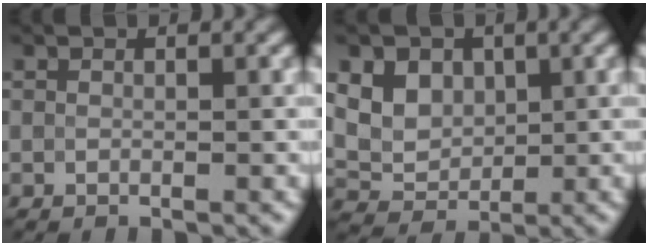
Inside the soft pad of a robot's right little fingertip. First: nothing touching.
{"total": 6.9, "force": [3.0, 5.3, 3.1], "torque": [-0.047, 0.014, 0.051]}